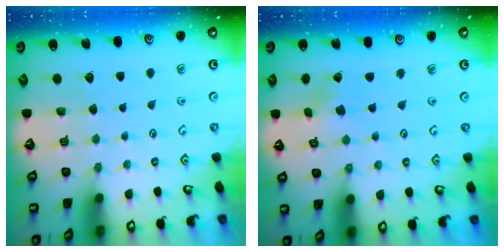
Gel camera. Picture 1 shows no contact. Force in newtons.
{"total": 1.1, "press": 1.1, "slide": 0.1}